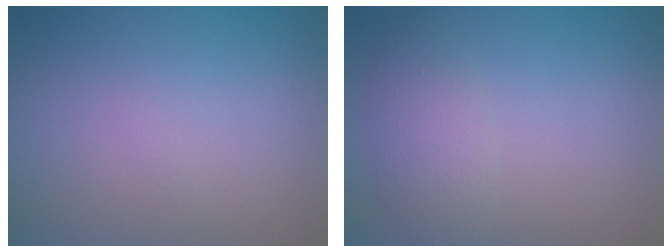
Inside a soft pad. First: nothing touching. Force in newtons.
{"total": 2.6, "press": 2.6, "slide": 0.1}